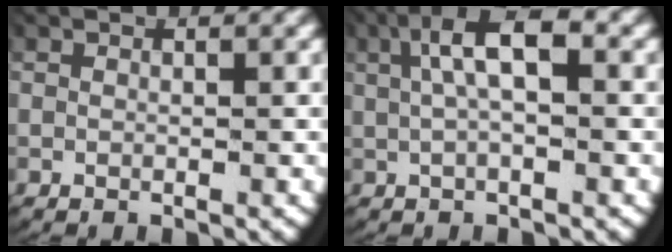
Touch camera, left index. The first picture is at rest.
{"total": 5.6, "force": [1.6, 2.3, 4.9], "torque": [-0.080, 0.020, 0.019]}